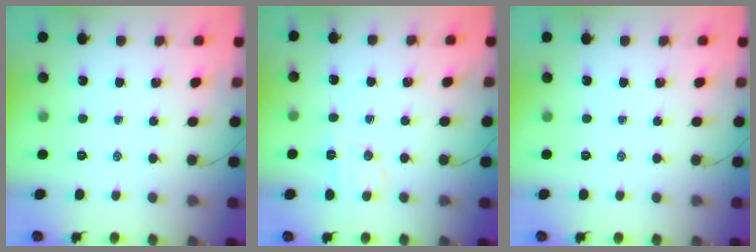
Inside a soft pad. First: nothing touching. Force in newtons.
{"total": 7.9, "press": 7.8, "slide": 1.4}
{"total": 0.0}